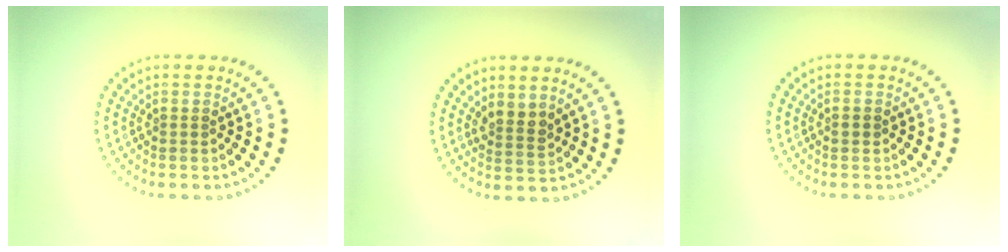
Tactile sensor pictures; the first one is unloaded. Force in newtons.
{"total": 2.0, "press": 1.7, "slide": 1.2}
{"total": 0.8, "press": 0.8, "slide": 0.0}